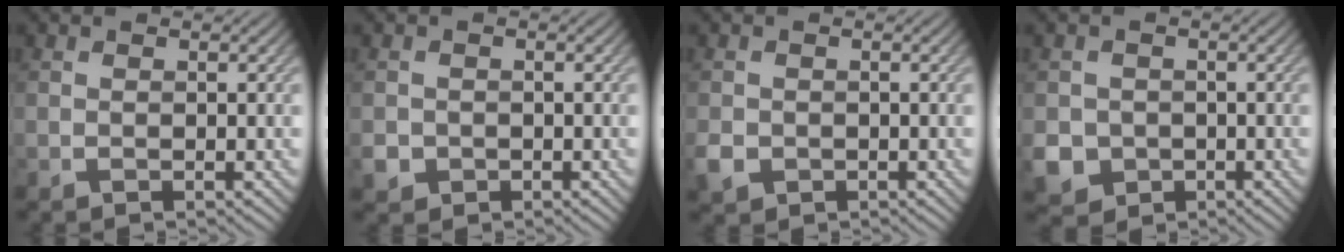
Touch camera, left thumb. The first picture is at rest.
{"total": 2.1, "force": [-0.8, 1.9, 0.5], "torque": [-0.012, -0.008, -0.018]}
{"total": 2.5, "force": [-0.9, 2.1, 1.0], "torque": [-0.028, -0.008, -0.022]}
{"total": 4.5, "force": [-1.3, 4.1, 1.4], "torque": [-0.038, -0.017, -0.031]}